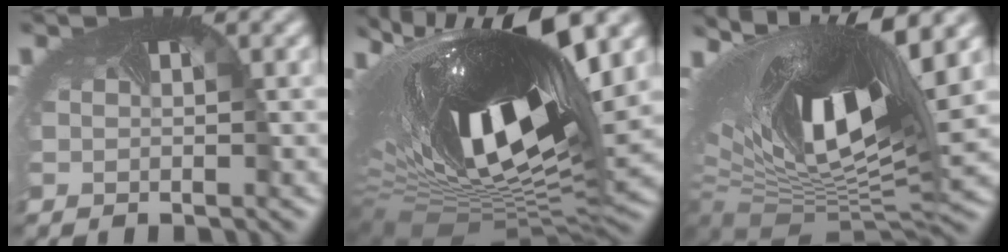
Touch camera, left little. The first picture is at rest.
{"total": 19.2, "force": [4.1, 8.6, 16.6], "torque": [-0.298, 0.013, 0.060]}
{"total": 16.1, "force": [4.9, 7.3, 13.5], "torque": [-0.258, 0.005, 0.086]}